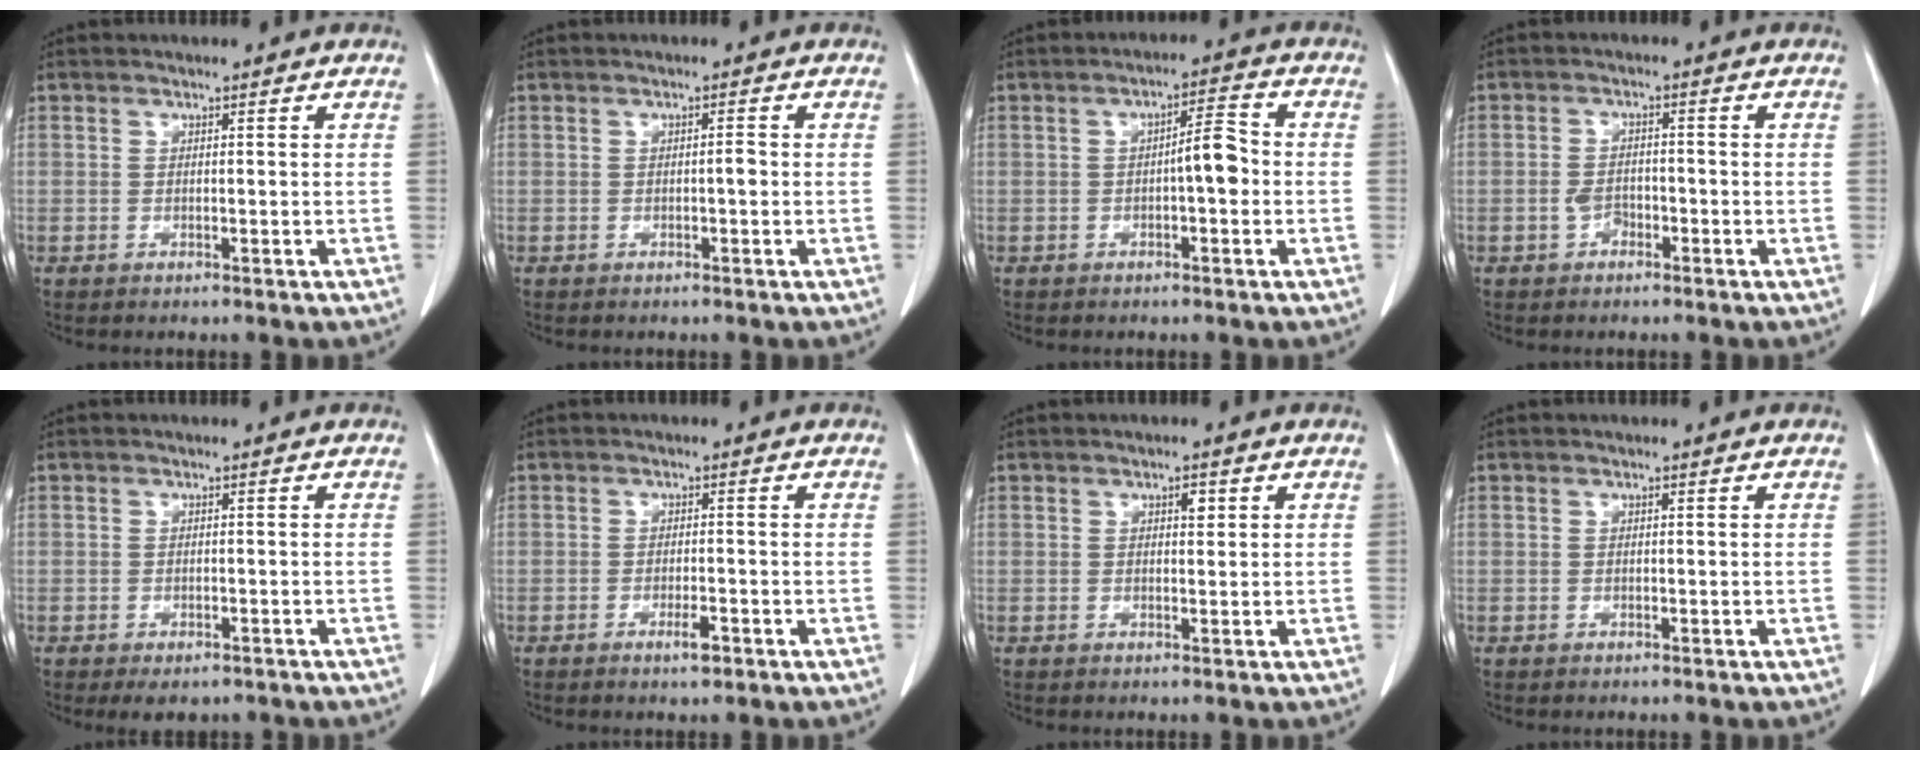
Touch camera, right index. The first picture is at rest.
{"total": 1.0, "force": [-0.2, 0.1, 1.0], "torque": [-0.014, 0.002, -0.004]}
{"total": 4.7, "force": [-0.6, 0.9, 4.5], "torque": [-0.067, 0.014, -0.010]}
{"total": 2.4, "force": [-1.2, 1.4, 1.4], "torque": [-0.024, 0.005, -0.020]}
{"total": 3.4, "force": [-2.5, 1.8, 1.3], "torque": [-0.010, -0.001, -0.028]}
{"total": 2.2, "force": [-1.3, 0.4, 1.7], "torque": [-0.029, -0.001, -0.019]}
{"total": 1.4, "force": [0.6, 0.6, 1.2], "torque": [-0.020, 0.001, 0.010]}
{"total": 0.0}